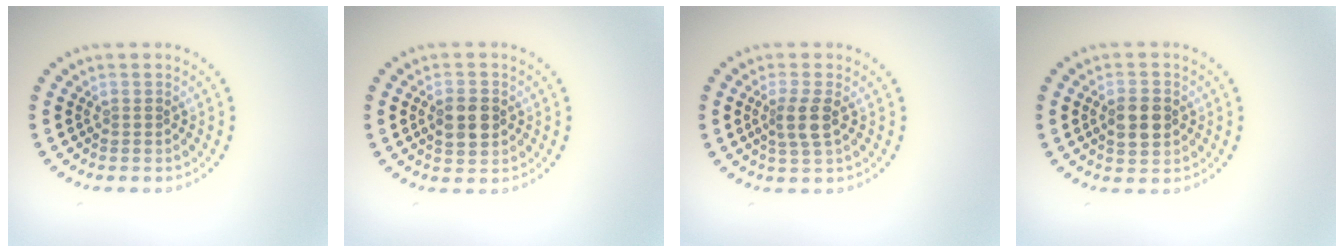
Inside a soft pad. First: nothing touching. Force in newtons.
{"total": 3.3, "press": 3.3, "slide": 0.2}
{"total": 2.2, "press": 1.9, "slide": 1.1}
{"total": 3.4, "press": 3.4, "slide": 0.2}